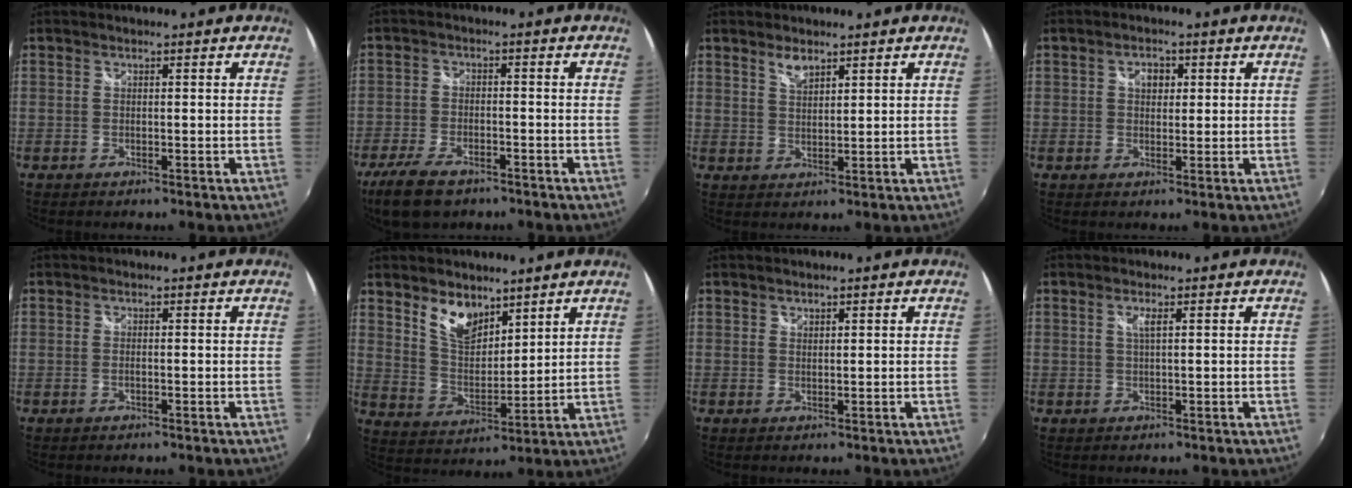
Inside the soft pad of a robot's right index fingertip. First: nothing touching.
{"total": 9.6, "force": [-6.9, 4.1, 5.3], "torque": [-0.138, -0.021, -0.126]}
{"total": 3.0, "force": [2.3, 1.2, 1.6], "torque": [-0.027, 0.000, 0.040]}
{"total": 3.1, "force": [0.9, 2.4, 1.8], "torque": [-0.024, 0.008, 0.013]}
{"total": 0.6, "force": [-0.2, 0.2, 0.5], "torque": [-0.011, -0.001, -0.006]}
{"total": 8.7, "force": [6.0, 4.5, 4.4], "torque": [-0.075, 0.004, 0.117]}
{"total": 0.8, "force": [0.6, 0.5, 0.1], "torque": [-0.001, 0.000, 0.010]}
{"total": 1.5, "force": [0.6, 0.1, 1.4], "torque": [-0.027, -0.001, 0.010]}